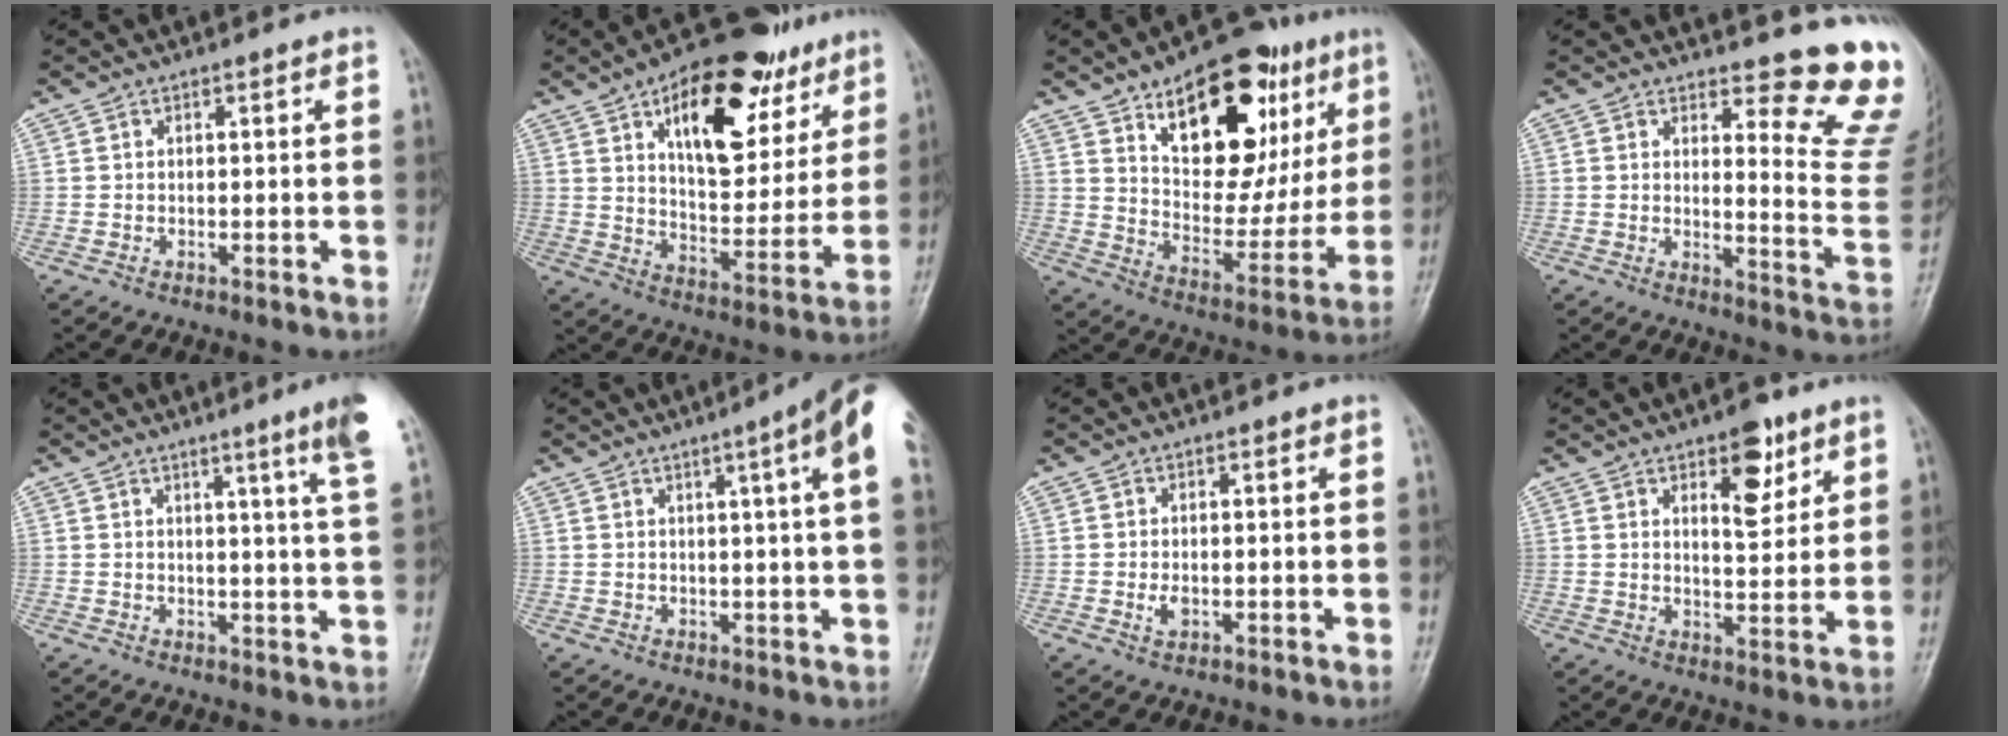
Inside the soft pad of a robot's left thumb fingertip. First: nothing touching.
{"total": 22.5, "force": [11.5, 11.1, 15.8], "torque": [-0.182, -0.034, 0.177]}
{"total": 24.7, "force": [12.0, 12.8, 17.4], "torque": [-0.201, -0.032, 0.186]}
{"total": 13.3, "force": [11.8, 2.9, 5.5], "torque": [-0.032, -0.138, 0.124]}
{"total": 8.0, "force": [4.8, -0.6, 6.4], "torque": [-0.081, -0.028, 0.055]}
{"total": 9.9, "force": [4.0, 0.1, 9.1], "torque": [-0.114, 0.002, 0.037]}
{"total": 2.1, "force": [-0.3, 1.4, 1.5], "torque": [-0.024, -0.001, -0.006]}
{"total": 8.4, "force": [4.8, 3.6, 5.9], "torque": [-0.060, -0.028, 0.067]}